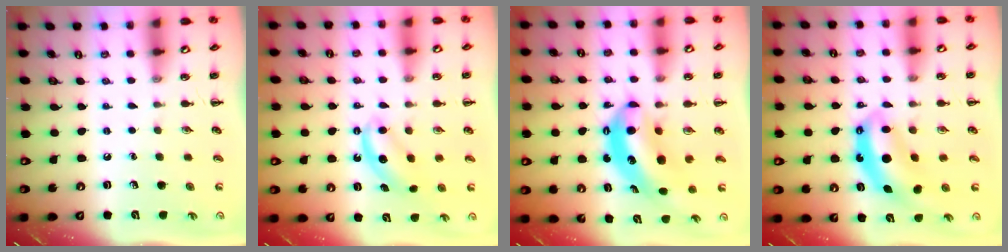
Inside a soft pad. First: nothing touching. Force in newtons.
{"total": 6.2, "press": 6.1, "slide": 0.9}
{"total": 7.9, "press": 7.7, "slide": 2.0}
{"total": 7.1, "press": 7.0, "slide": 1.5}